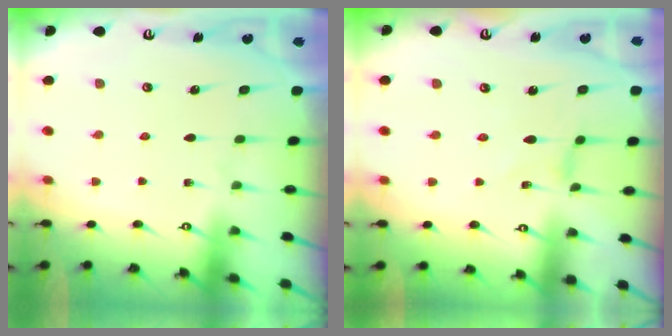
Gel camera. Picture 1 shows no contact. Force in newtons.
{"total": 0.0}